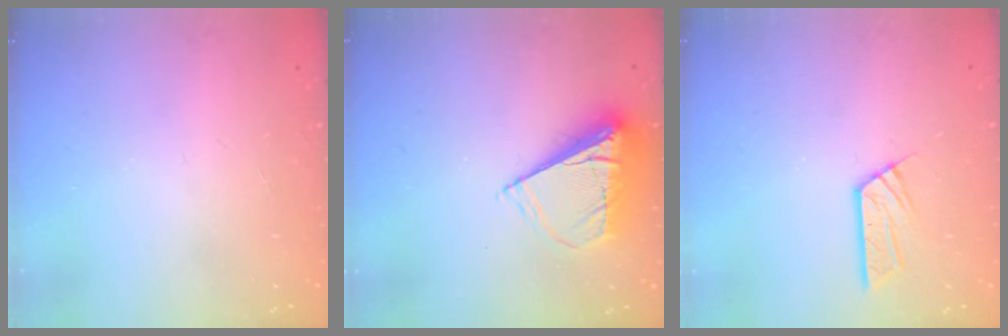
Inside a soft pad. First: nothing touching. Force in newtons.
{"total": 9.1, "press": 9.1, "slide": 1.0}
{"total": 7.1, "press": 7.1, "slide": 0.5}